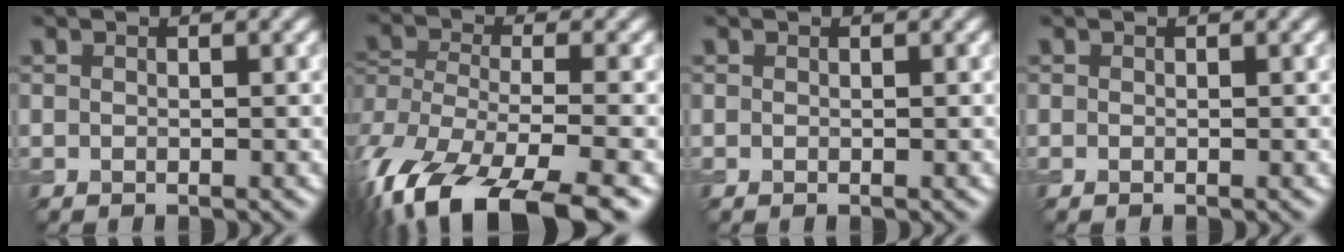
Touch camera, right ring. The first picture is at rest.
{"total": 13.8, "force": [-8.9, 5.8, 8.9], "torque": [-0.208, -0.043, -0.138]}
{"total": 0.0}
{"total": 0.0}